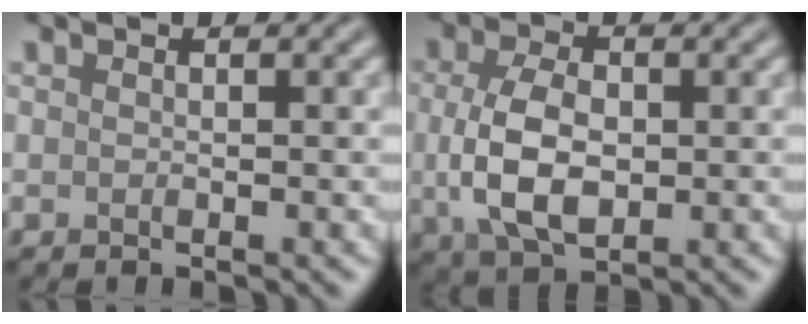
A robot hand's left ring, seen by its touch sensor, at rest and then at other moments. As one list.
[{"total": 5.9, "force": [-0.2, 3.5, 4.7], "torque": [-0.105, -0.004, -0.002]}]